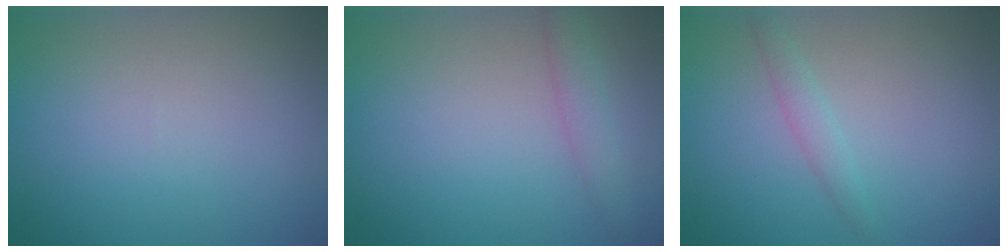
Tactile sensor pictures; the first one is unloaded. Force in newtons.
{"total": 1.7, "press": 1.7, "slide": 0.1}
{"total": 1.2, "press": 1.2, "slide": 0.1}